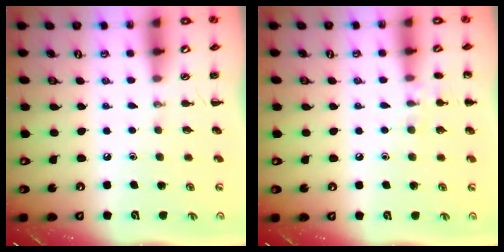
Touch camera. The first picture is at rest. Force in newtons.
{"total": 7.1, "press": 6.7, "slide": 2.2}